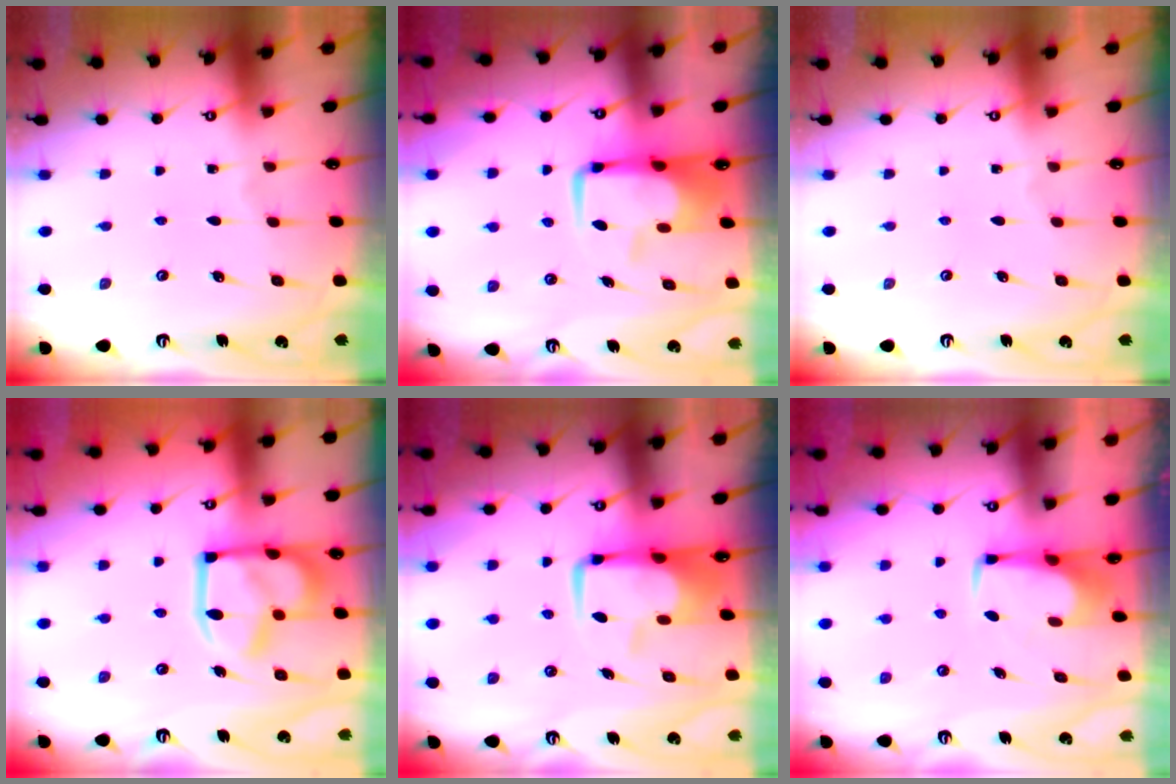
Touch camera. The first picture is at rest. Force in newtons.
{"total": 7.4, "press": 7.3, "slide": 1.3}
{"total": 0.0}
{"total": 17.2, "press": 17.1, "slide": 1.7}
{"total": 7.4, "press": 7.3, "slide": 1.3}
{"total": 1.7, "press": 1.5, "slide": 0.7}